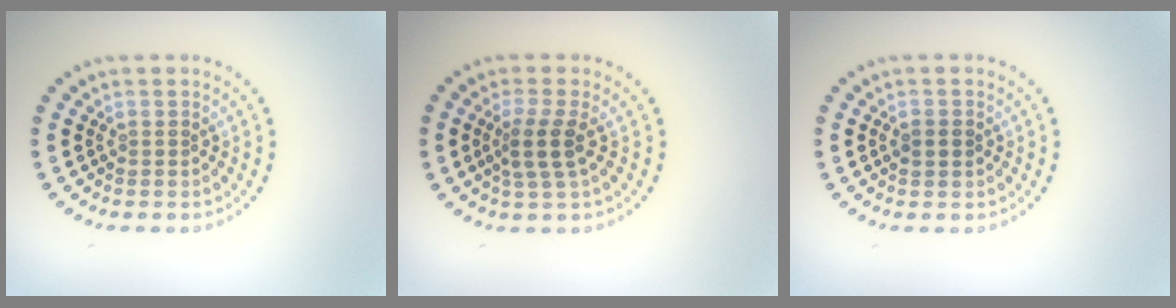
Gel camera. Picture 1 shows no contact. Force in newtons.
{"total": 2.5, "press": 2.0, "slide": 1.5}
{"total": 1.8, "press": 1.8, "slide": 0.1}